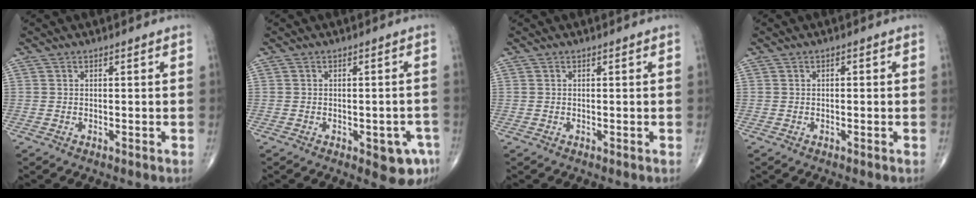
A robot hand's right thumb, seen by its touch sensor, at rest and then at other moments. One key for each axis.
{"total": 6.1, "fx": -2.7, "fy": 2.7, "fz": 4.8, "tx": -0.037, "ty": 0.007, "tz": -0.027}
{"total": 0.0}
{"total": 0.5, "fx": 0.0, "fy": 0.3, "fz": 0.4, "tx": -0.004, "ty": 0.000, "tz": -0.002}